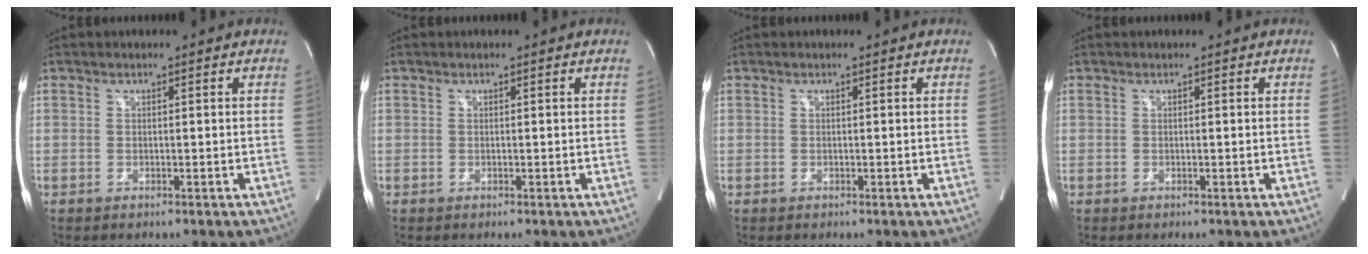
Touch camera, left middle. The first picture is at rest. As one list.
[{"total": 0.0}, {"total": 0.0}, {"total": 0.0}]